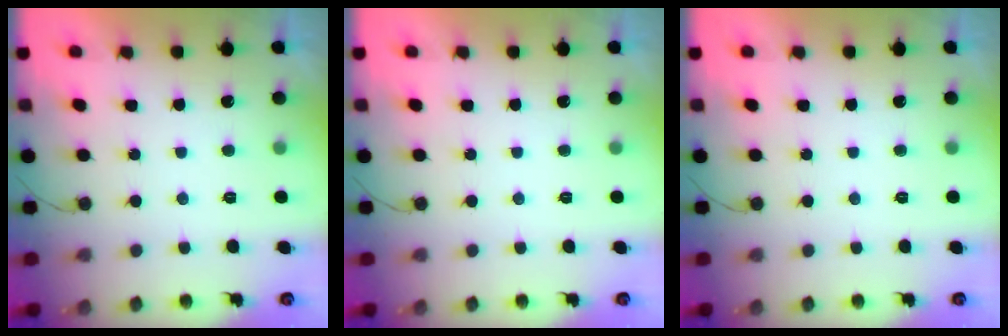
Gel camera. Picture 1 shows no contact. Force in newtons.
{"total": 0.0}
{"total": 0.0}